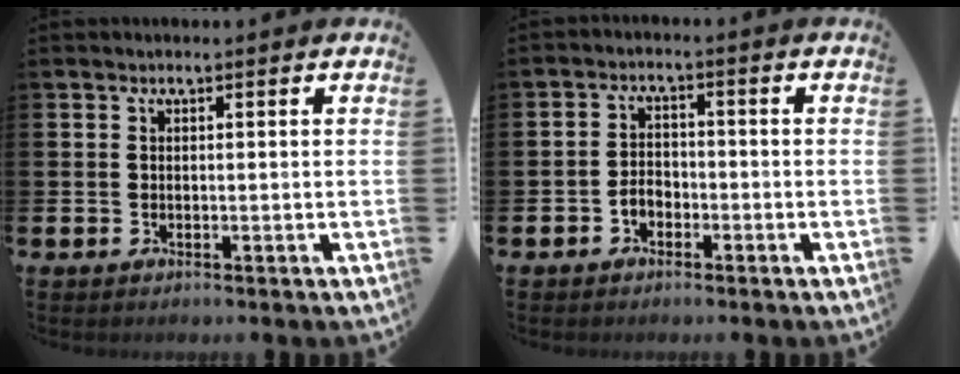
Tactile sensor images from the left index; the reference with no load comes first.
{"total": 2.3, "force": [-1.5, 1.5, 0.8], "torque": [-0.013, 0.002, -0.034]}